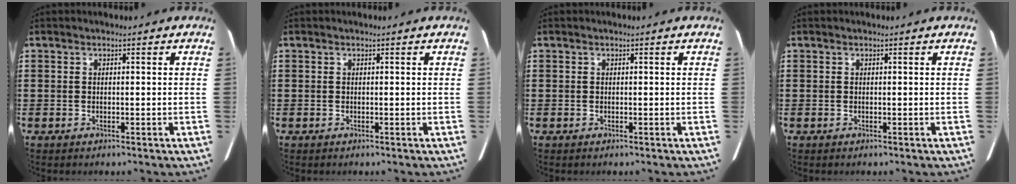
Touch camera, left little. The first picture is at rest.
{"total": 0.0}
{"total": 0.0}
{"total": 0.0}